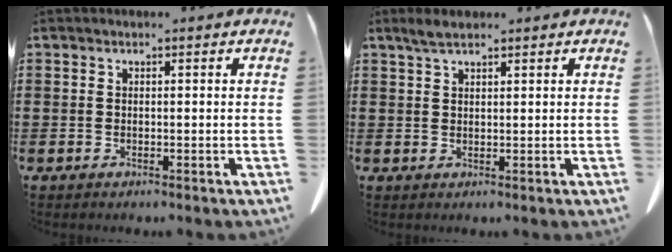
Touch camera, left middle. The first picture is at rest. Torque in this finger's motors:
{"motor_torque": [0.06, -0.02, 0.04, 0.01]}